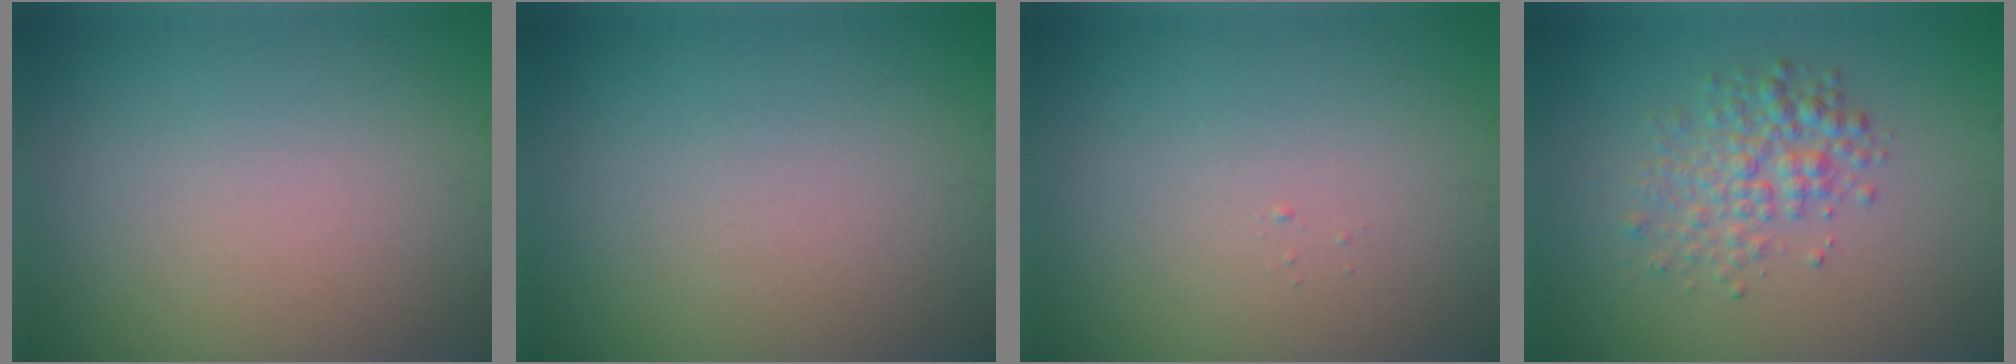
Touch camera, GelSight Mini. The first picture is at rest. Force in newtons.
{"total": 0.0}
{"total": 0.0}
{"total": 3.2, "press": 3.2, "slide": 0.0}